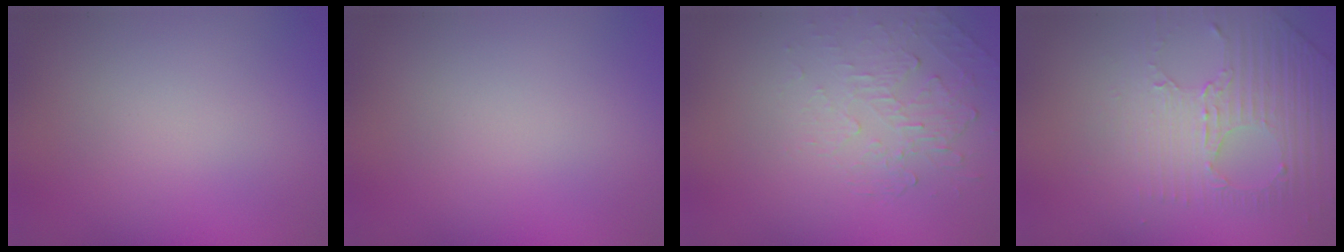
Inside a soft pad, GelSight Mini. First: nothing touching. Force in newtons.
{"total": 0.0}
{"total": 2.1, "press": 0.9, "slide": 1.9}
{"total": 4.5, "press": 3.0, "slide": 3.4}